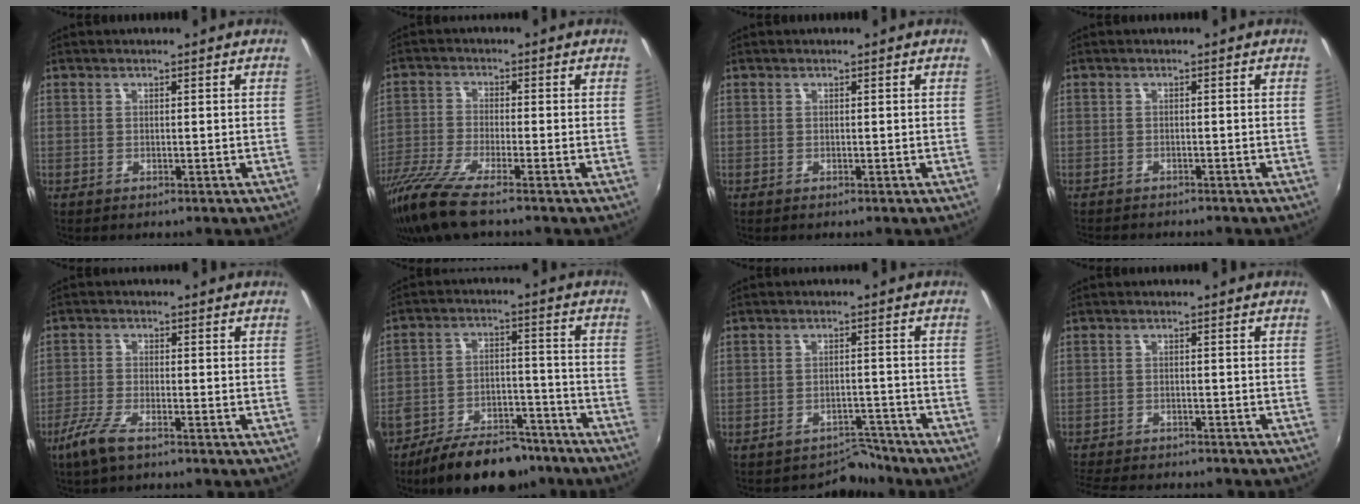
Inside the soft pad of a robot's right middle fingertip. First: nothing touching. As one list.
[{"total": 10.6, "force": [-8.3, 0.6, 6.6], "torque": [-0.153, -0.036, -0.159]}, {"total": 0.0}, {"total": 3.8, "force": [-3.5, 0.7, 1.1], "torque": [-0.030, -0.014, -0.054]}, {"total": 5.7, "force": [-4.0, 1.2, 3.9], "torque": [-0.098, -0.010, -0.079]}, {"total": 16.4, "force": [-12.9, 6.9, 7.4], "torque": [-0.137, 0.005, -0.181]}, {"total": 4.4, "force": [-4.2, 1.2, -0.4], "torque": [0.013, 0.016, -0.059]}, {"total": 10.8, "force": [-9.6, 2.6, 4.0], "torque": [-0.103, -0.017, -0.149]}]